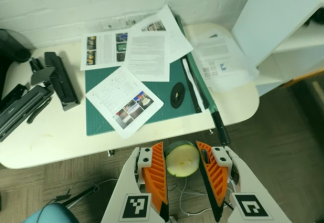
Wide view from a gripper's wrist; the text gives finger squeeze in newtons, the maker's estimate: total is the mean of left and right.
{"total": 11.3, "left": 11.5, "right": 11.1}